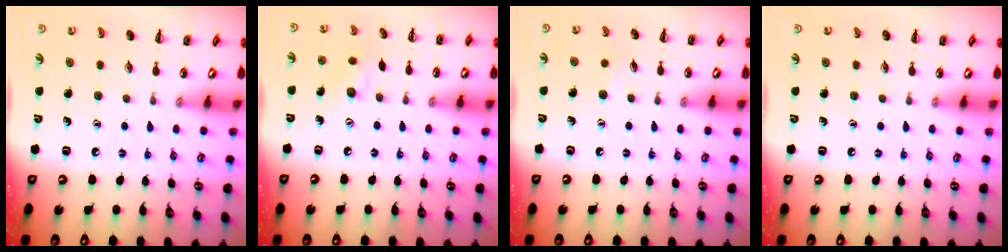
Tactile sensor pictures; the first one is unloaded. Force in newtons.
{"total": 6.7, "press": 6.6, "slide": 1.2}
{"total": 3.9, "press": 3.7, "slide": 1.0}
{"total": 0.0}